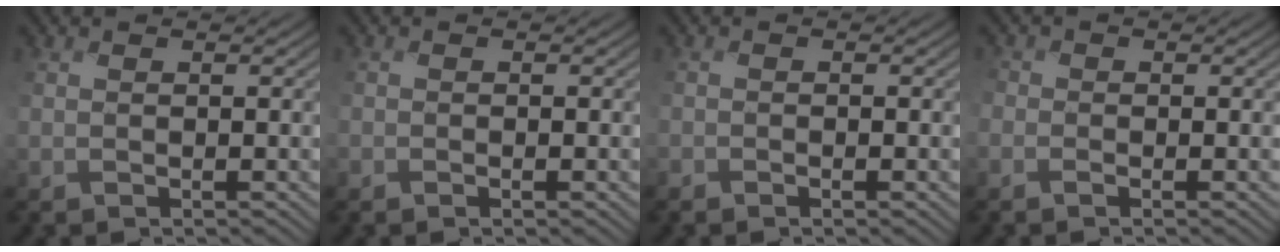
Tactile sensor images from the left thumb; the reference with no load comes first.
{"total": 1.2, "force": [-0.8, 0.6, 0.8], "torque": [-0.017, -0.003, -0.015]}
{"total": 1.5, "force": [-1.1, 0.6, 0.8], "torque": [-0.017, -0.004, -0.024]}
{"total": 1.8, "force": [-1.1, 1.3, 0.7], "torque": [-0.023, 0.000, -0.026]}